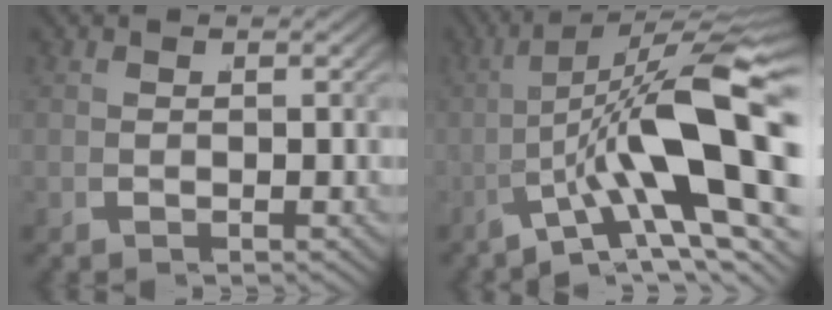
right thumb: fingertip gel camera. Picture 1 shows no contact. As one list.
[{"total": 10.8, "force": [-0.9, 3.0, 10.4], "torque": [-0.174, -0.002, -0.009]}]